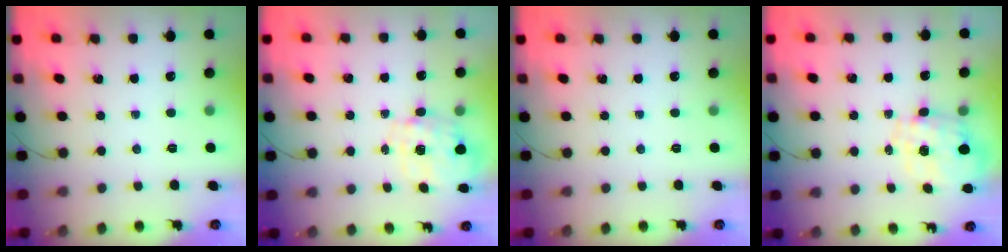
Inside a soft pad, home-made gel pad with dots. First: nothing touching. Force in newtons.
{"total": 2.9, "press": 2.7, "slide": 0.8}
{"total": 0.0}
{"total": 1.3, "press": 1.2, "slide": 0.5}